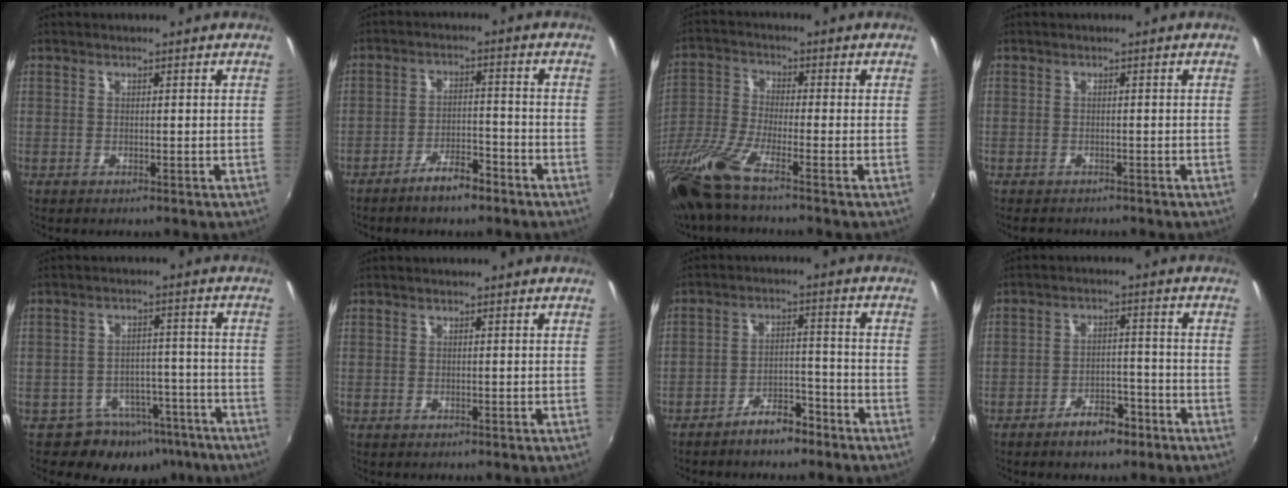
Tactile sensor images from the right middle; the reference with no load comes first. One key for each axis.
{"total": 6.0, "fx": -4.6, "fy": 1.6, "fz": 3.4, "tx": -0.075, "ty": 0.004, "tz": -0.073}
{"total": 11.6, "fx": -8.5, "fy": 0.8, "fz": 7.9, "tx": -0.175, "ty": -0.037, "tz": -0.168}
{"total": 2.5, "fx": -2.2, "fy": 1.1, "fz": 0.6, "tx": -0.017, "ty": -0.010, "tz": -0.036}
{"total": 11.0, "fx": -7.9, "fy": 7.2, "fz": 3.0, "tx": -0.048, "ty": 0.021, "tz": -0.090}
{"total": 0.0}
{"total": 6.2, "fx": -5.0, "fy": 2.3, "fz": 2.8, "tx": -0.059, "ty": 0.015, "tz": -0.073}
{"total": 6.2, "fx": -4.5, "fy": 2.7, "fz": 3.3, "tx": -0.066, "ty": 0.008, "tz": -0.063}